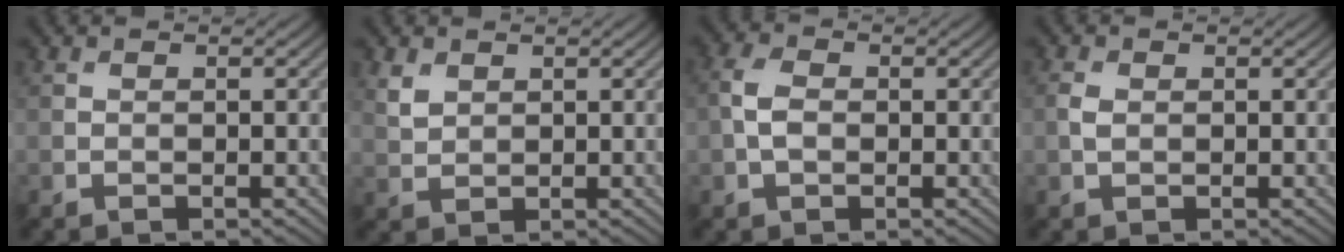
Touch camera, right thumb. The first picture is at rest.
{"total": 2.3, "force": [1.4, 1.5, 1.0], "torque": [-0.030, -0.003, 0.031]}
{"total": 3.3, "force": [-0.2, 2.3, 2.4], "torque": [-0.060, 0.004, -0.010]}
{"total": 1.5, "force": [0.1, 1.0, 1.1], "torque": [-0.030, 0.001, 0.002]}